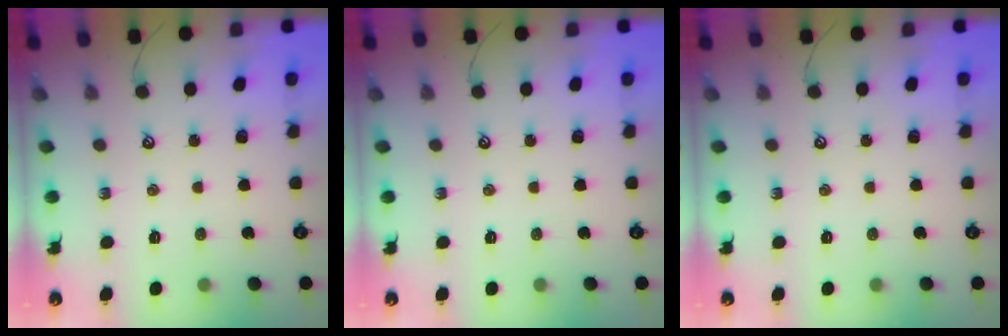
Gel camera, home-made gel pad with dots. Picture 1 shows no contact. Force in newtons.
{"total": 0.0}
{"total": 0.0}